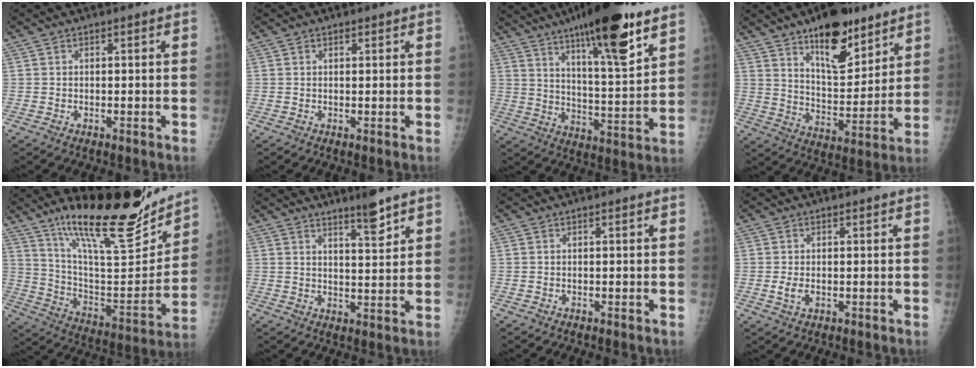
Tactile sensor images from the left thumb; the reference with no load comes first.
{"total": 0.6, "force": [0.4, 0.4, 0.2], "torque": [0.000, -0.003, 0.005]}
{"total": 20.1, "force": [12.8, 4.0, 15.0], "torque": [-0.214, -0.063, 0.203]}
{"total": 16.4, "force": [10.6, 6.8, 10.5], "torque": [-0.122, -0.070, 0.174]}
{"total": 25.3, "force": [19.1, 6.1, 15.4], "torque": [-0.204, -0.107, 0.317]}
{"total": 5.0, "force": [4.0, 0.5, 3.0], "torque": [-0.041, -0.037, 0.064]}
{"total": 0.0}
{"total": 2.5, "force": [-0.3, 1.6, 1.9], "torque": [-0.037, -0.004, -0.003]}